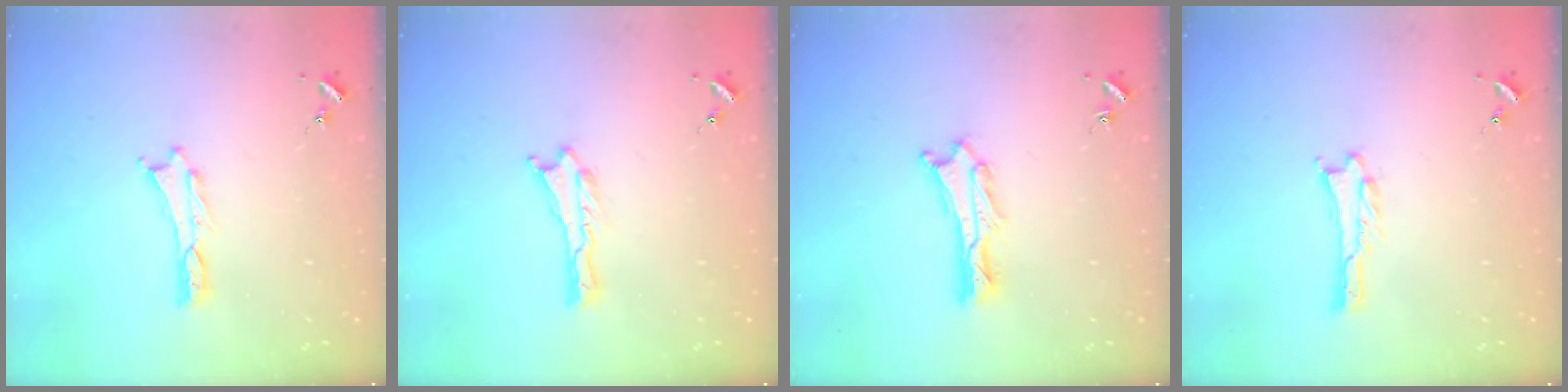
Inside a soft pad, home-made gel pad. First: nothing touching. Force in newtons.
{"total": 0.0}
{"total": 1.1, "press": 1.1, "slide": 0.2}
{"total": 1.0, "press": 1.0, "slide": 0.1}